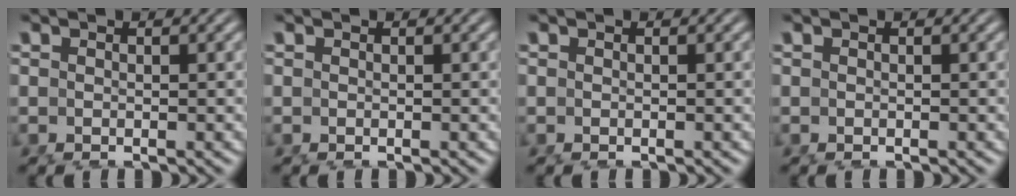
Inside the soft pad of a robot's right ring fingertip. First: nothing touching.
{"total": 0.0}
{"total": 0.0}
{"total": 0.0}